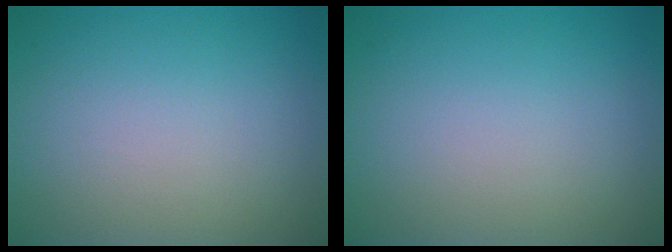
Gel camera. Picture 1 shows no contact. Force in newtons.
{"total": 0.0}